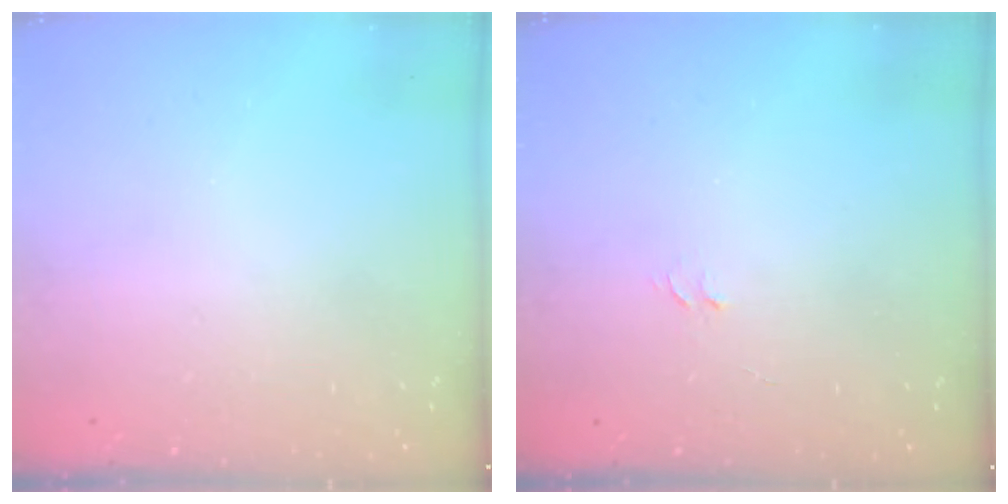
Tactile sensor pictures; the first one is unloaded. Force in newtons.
{"total": 3.5, "press": 3.5, "slide": 0.3}